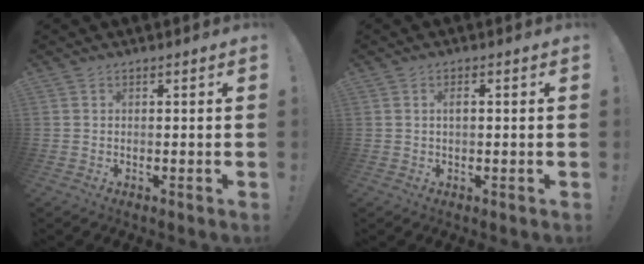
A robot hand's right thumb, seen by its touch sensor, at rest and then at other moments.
{"total": 1.5, "force": [0.2, 0.6, 1.4], "torque": [-0.027, 0.005, 0.001]}